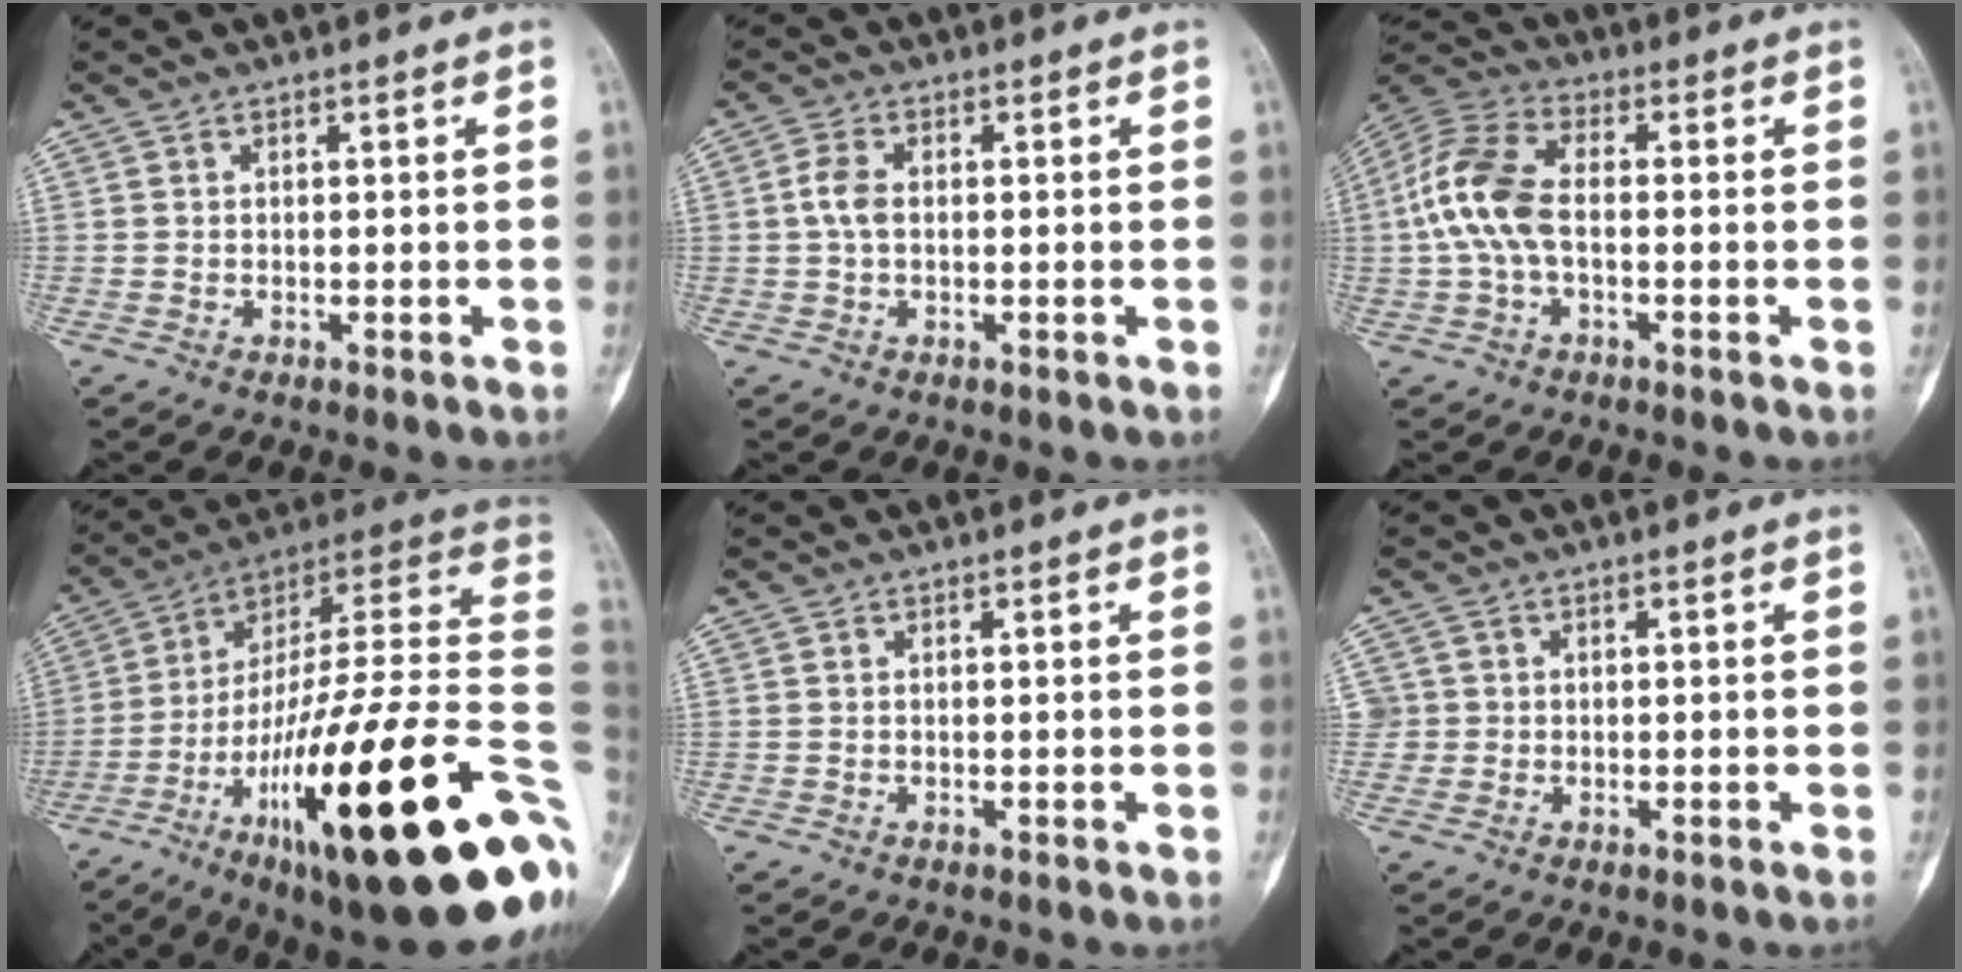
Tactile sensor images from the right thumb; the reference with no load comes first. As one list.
[{"total": 3.7, "force": [0.2, 2.2, 2.9], "torque": [-0.066, 0.008, -0.001]}, {"total": 11.4, "force": [-0.6, 6.3, 9.5], "torque": [-0.214, 0.032, -0.017]}, {"total": 36.5, "force": [-8.8, 7.5, 34.6], "torque": [-0.446, 0.065, -0.146]}, {"total": 0.0}, {"total": 2.3, "force": [0.0, 2.3, 0.0], "torque": [0.015, 0.007, -0.001]}]